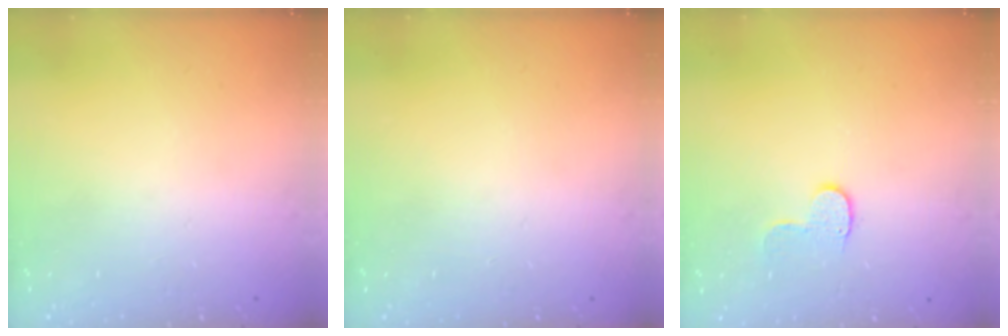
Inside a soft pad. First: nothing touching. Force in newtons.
{"total": 0.0}
{"total": 6.0, "press": 6.0, "slide": 0.6}